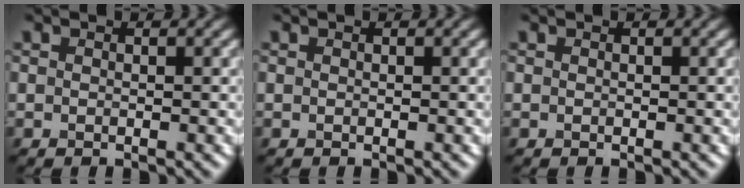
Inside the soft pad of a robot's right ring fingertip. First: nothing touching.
{"total": 0.0}
{"total": 0.0}